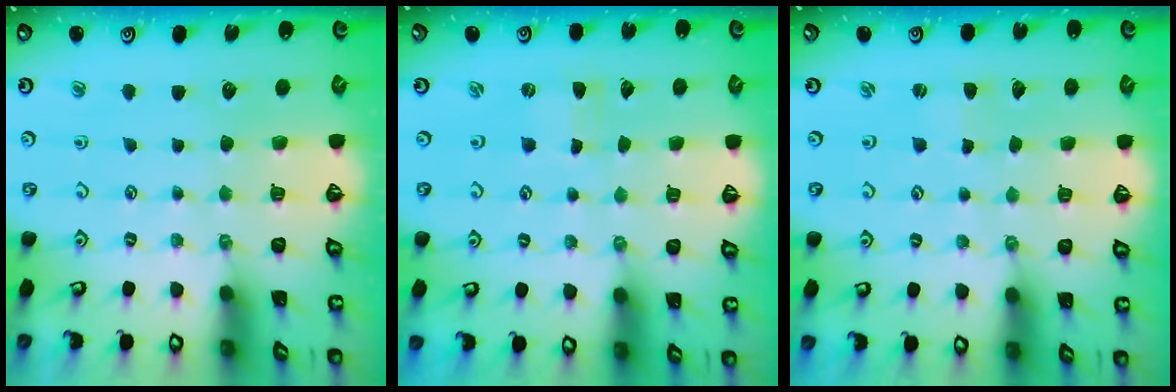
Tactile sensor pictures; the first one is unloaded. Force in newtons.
{"total": 0.0}
{"total": 0.5, "press": 0.5, "slide": 0.1}